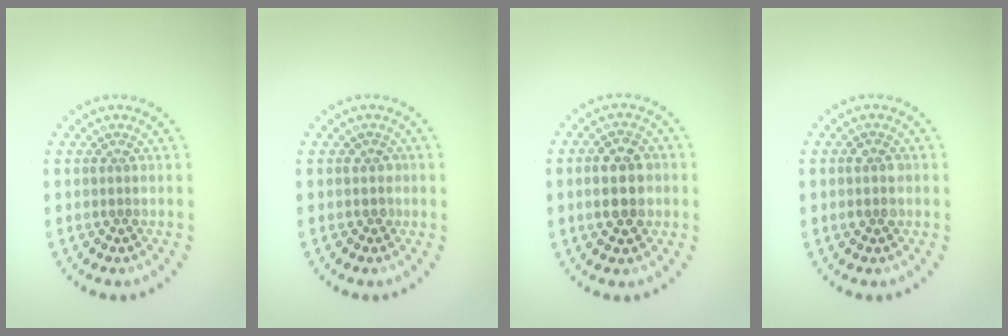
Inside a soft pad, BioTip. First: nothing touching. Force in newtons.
{"total": 0.7, "press": 0.5, "slide": 0.4}
{"total": 4.3, "press": 4.3, "slide": 0.1}
{"total": 1.5, "press": 1.5, "slide": 0.1}